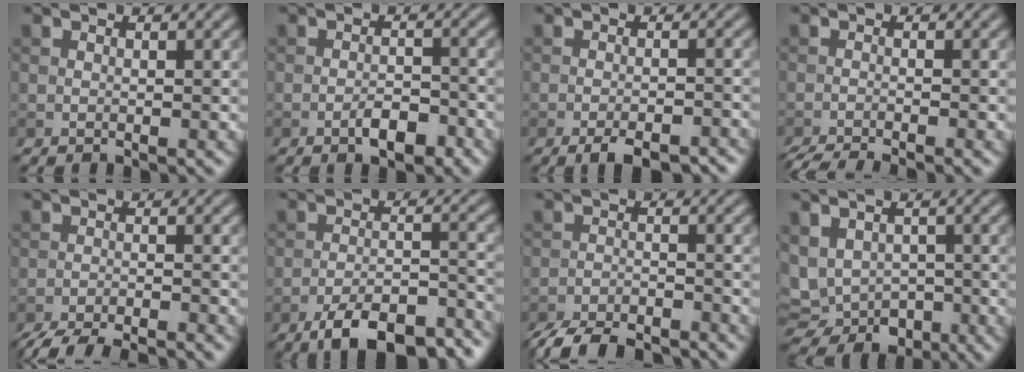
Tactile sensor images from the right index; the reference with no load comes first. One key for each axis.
{"total": 2.8, "fx": -1.6, "fy": 1.1, "fz": 2.0, "tx": -0.028, "ty": 0.006, "tz": -0.028}
{"total": 4.3, "fx": -3.2, "fy": 1.1, "fz": 2.6, "tx": -0.044, "ty": -0.004, "tz": -0.046}
{"total": 4.6, "fx": -4.0, "fy": 0.5, "fz": 2.1, "tx": -0.037, "ty": -0.017, "tz": -0.074}
{"total": 6.8, "fx": -6.2, "fy": 1.0, "fz": 2.5, "tx": -0.044, "ty": -0.016, "tz": -0.098}
{"total": 10.2, "fx": -8.0, "fy": 3.1, "fz": 5.5, "tx": -0.083, "ty": -0.005, "tz": -0.124}
{"total": 6.7, "fx": -6.1, "fy": 1.5, "fz": 2.3, "tx": -0.038, "ty": -0.013, "tz": -0.110}
{"total": 5.5, "fx": -1.2, "fy": 4.5, "fz": 3.1, "tx": -0.053, "ty": -0.009, "tz": -0.013}